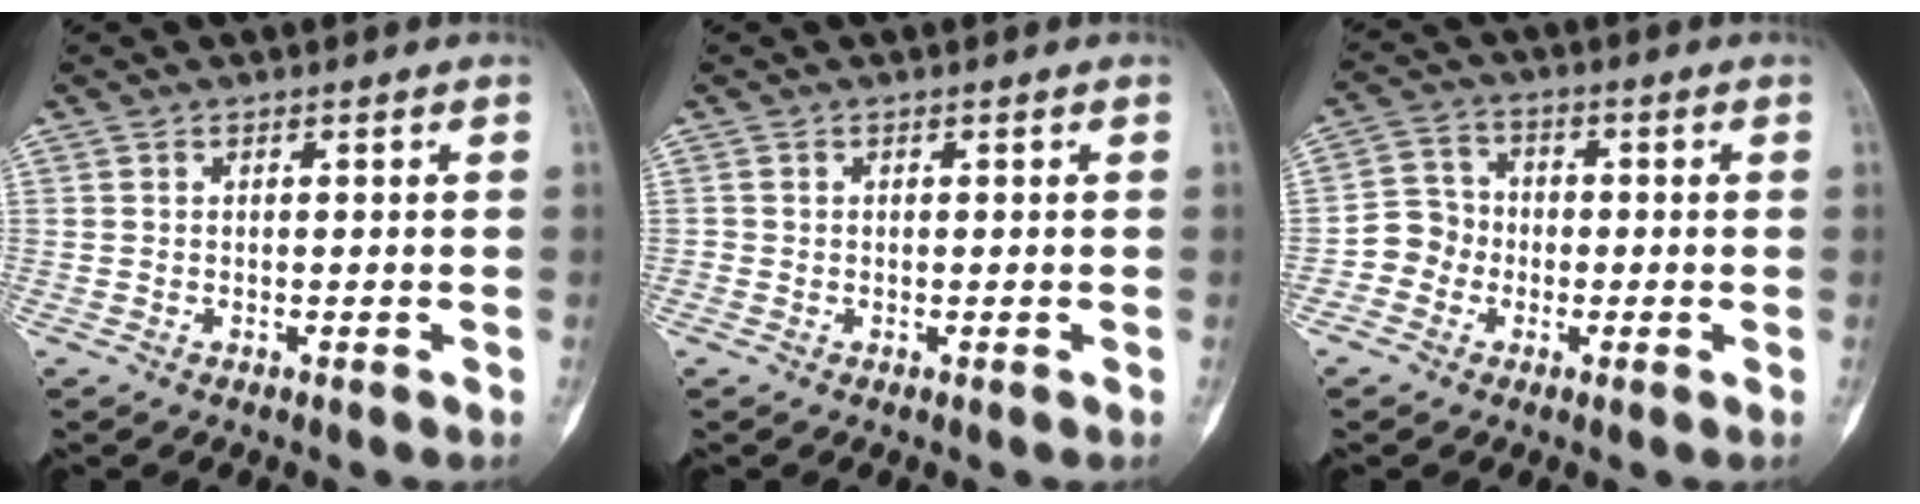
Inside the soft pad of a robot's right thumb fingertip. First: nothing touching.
{"total": 0.0}
{"total": 5.7, "force": [-1.9, 5.3, 1.2], "torque": [0.009, 0.020, -0.048]}